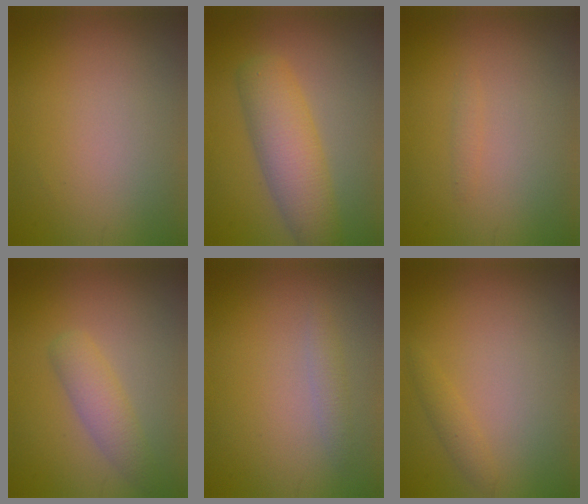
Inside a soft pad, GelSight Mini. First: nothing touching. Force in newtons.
{"total": 5.6, "press": 5.6, "slide": 0.2}
{"total": 0.6, "press": 0.6, "slide": 0.1}
{"total": 2.6, "press": 2.6, "slide": 0.1}
{"total": 1.1, "press": 1.1, "slide": 0.0}
{"total": 1.1, "press": 1.1, "slide": 0.1}